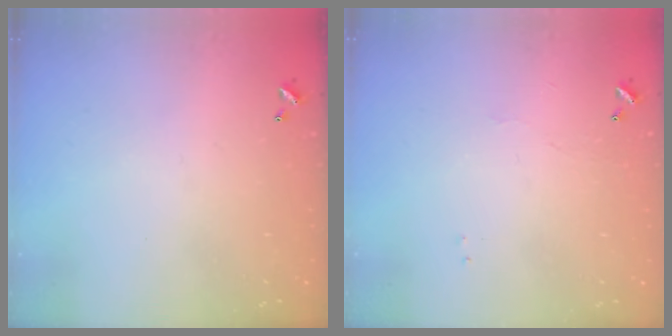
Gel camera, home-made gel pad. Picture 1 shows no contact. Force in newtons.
{"total": 1.2, "press": 1.1, "slide": 0.3}